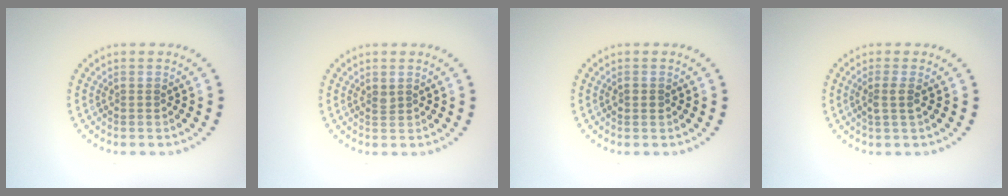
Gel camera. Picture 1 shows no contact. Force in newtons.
{"total": 0.7, "press": 0.6, "slide": 0.4}
{"total": 0.9, "press": 0.9, "slide": 0.1}
{"total": 1.5, "press": 1.3, "slide": 0.9}